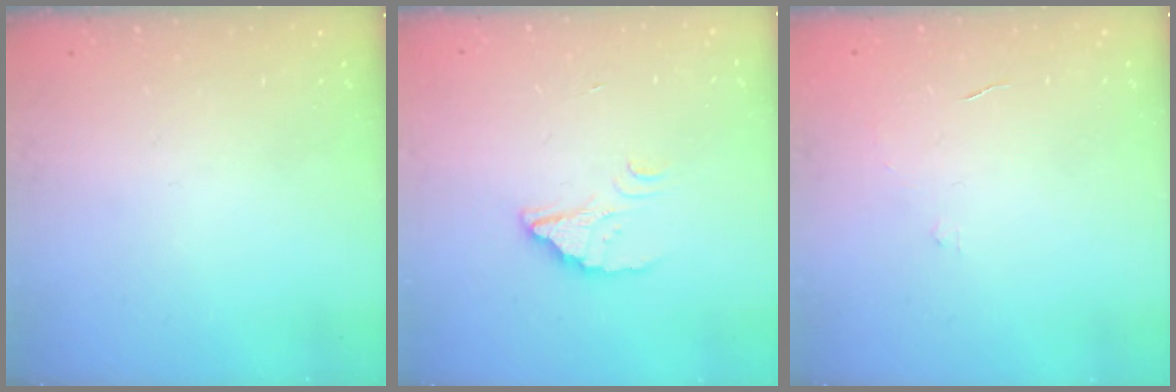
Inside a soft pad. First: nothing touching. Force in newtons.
{"total": 2.7, "press": 2.7, "slide": 0.1}
{"total": 2.9, "press": 2.9, "slide": 0.2}